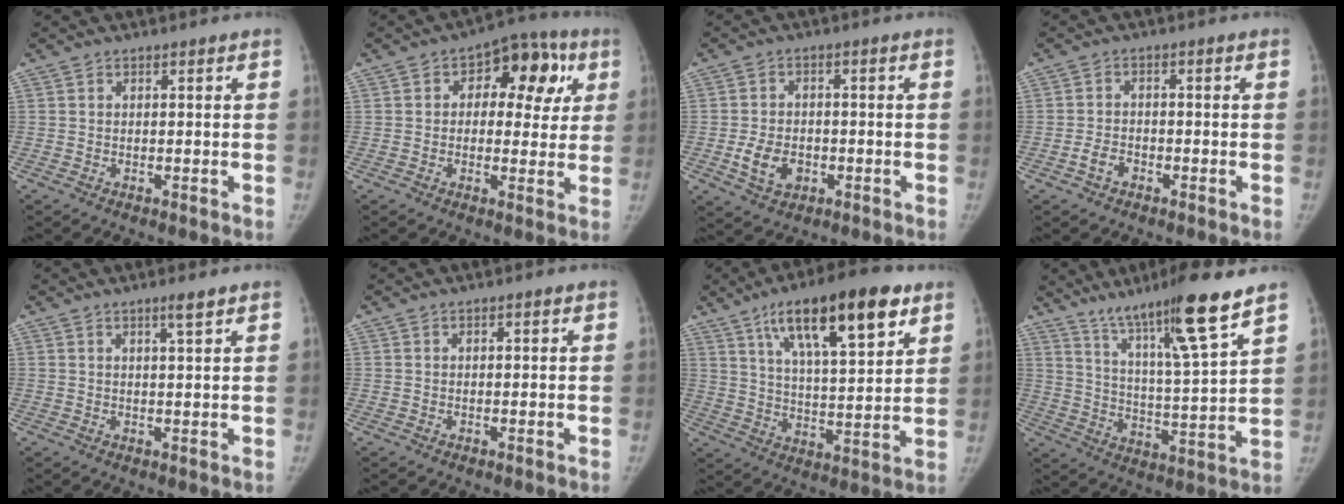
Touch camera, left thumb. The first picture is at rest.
{"total": 12.8, "force": [3.6, 7.9, 9.3], "torque": [-0.062, 0.020, 0.043]}
{"total": 6.4, "force": [-2.0, 4.6, 4.0], "torque": [-0.064, 0.007, -0.030]}
{"total": 2.9, "force": [-1.6, 1.9, 1.4], "torque": [-0.024, 0.016, -0.029]}
{"total": 2.4, "force": [1.6, -0.1, 1.9], "torque": [-0.032, -0.012, 0.029]}
{"total": 0.5, "force": [0.2, 0.1, 0.5], "torque": [-0.009, 0.002, 0.003]}
{"total": 20.0, "force": [10.8, 6.2, 15.6], "torque": [-0.223, -0.030, 0.177]}
{"total": 16.6, "force": [11.4, 0.4, 12.0], "torque": [-0.192, -0.061, 0.193]}